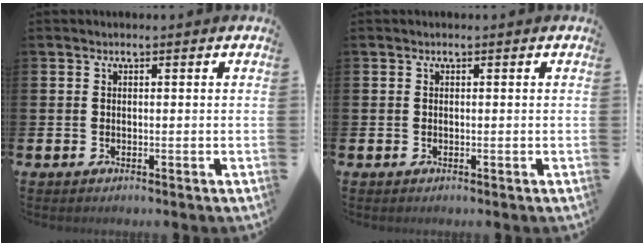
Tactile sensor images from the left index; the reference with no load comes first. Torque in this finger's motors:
{"motor_torque": [-0.27, -0.04, -0.03, -0.01]}